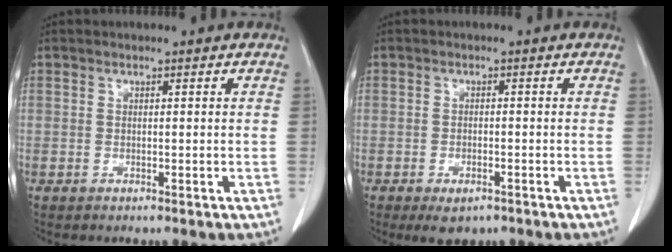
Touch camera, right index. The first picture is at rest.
{"total": 3.8, "force": [-2.4, 1.7, 2.4], "torque": [-0.036, -0.004, -0.027]}